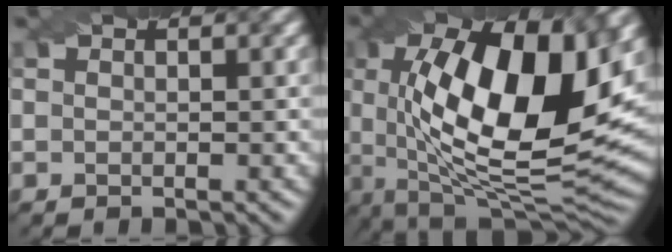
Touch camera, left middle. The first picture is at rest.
{"total": 16.4, "force": [3.2, 6.5, 14.8], "torque": [-0.235, -0.005, 0.045]}